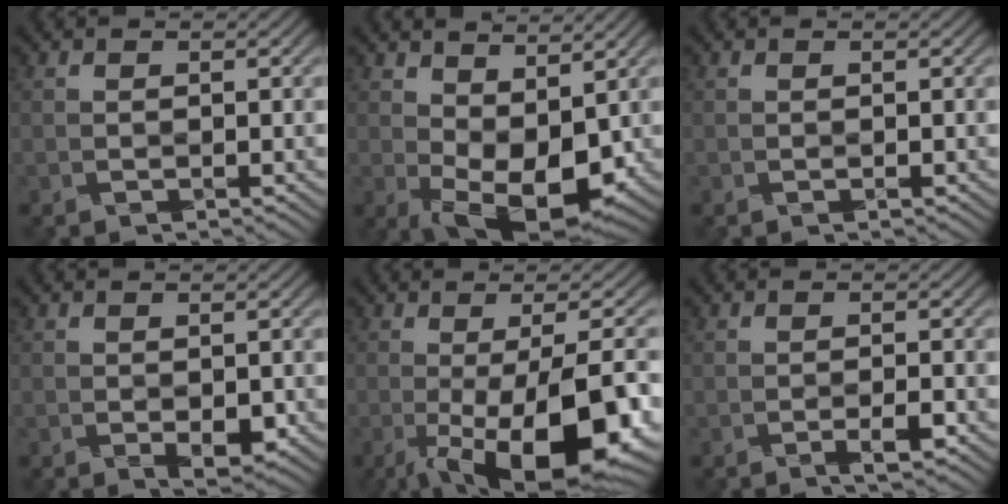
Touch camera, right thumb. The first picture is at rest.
{"total": 9.0, "force": [1.2, 4.7, 7.5], "torque": [-0.131, -0.004, 0.020]}
{"total": 0.0}
{"total": 2.5, "force": [-0.9, 1.1, 2.0], "torque": [-0.037, -0.009, -0.013]}
{"total": 15.3, "force": [-6.1, 4.7, 13.2], "torque": [-0.180, -0.017, -0.086]}
{"total": 1.8, "force": [-1.3, 0.1, 1.1], "torque": [-0.019, -0.002, -0.026]}